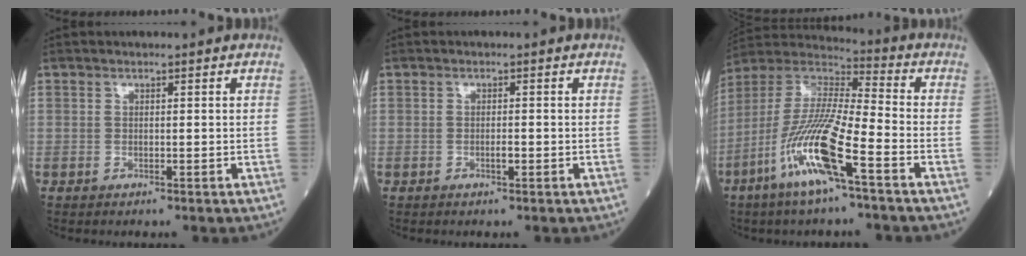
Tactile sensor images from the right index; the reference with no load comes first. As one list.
[{"total": 1.0, "force": [-0.4, 0.2, 0.8], "torque": [-0.016, 0.000, -0.009]}, {"total": 15.3, "force": [-7.1, 1.2, 13.5], "torque": [-0.282, -0.017, -0.143]}]